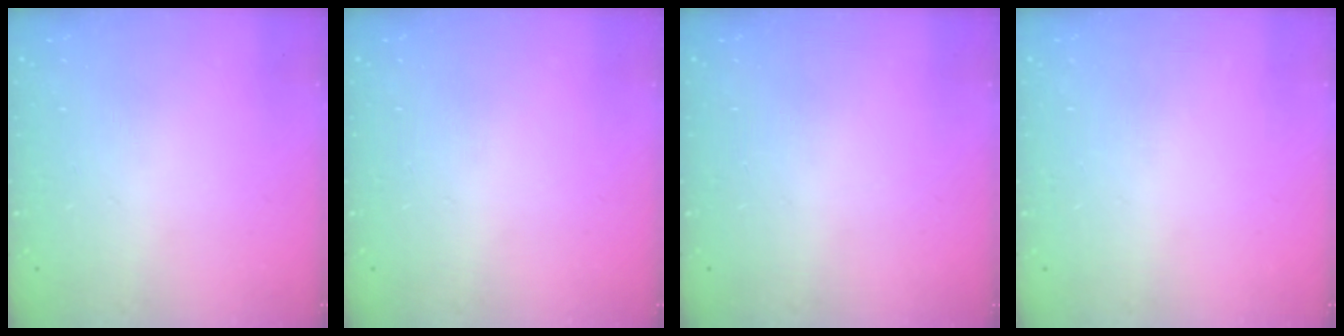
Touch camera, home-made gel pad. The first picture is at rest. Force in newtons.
{"total": 0.0}
{"total": 0.0}
{"total": 0.0}